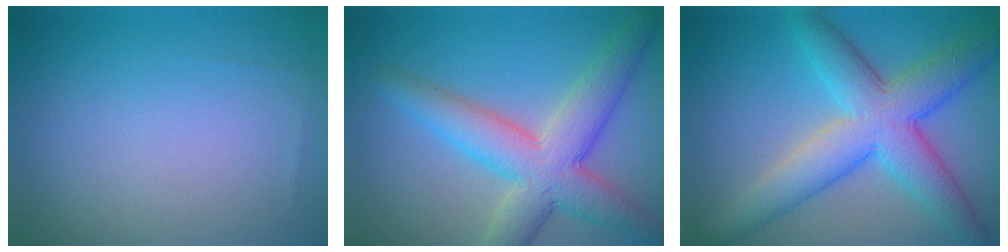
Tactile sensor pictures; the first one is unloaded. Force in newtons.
{"total": 6.9, "press": 6.9, "slide": 0.2}
{"total": 7.5, "press": 7.5, "slide": 0.2}